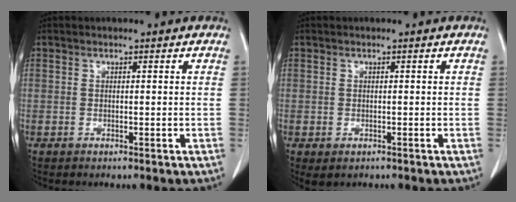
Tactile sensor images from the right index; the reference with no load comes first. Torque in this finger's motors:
{"motor_torque": [0.29, -0.34, 0.11, 0.03]}